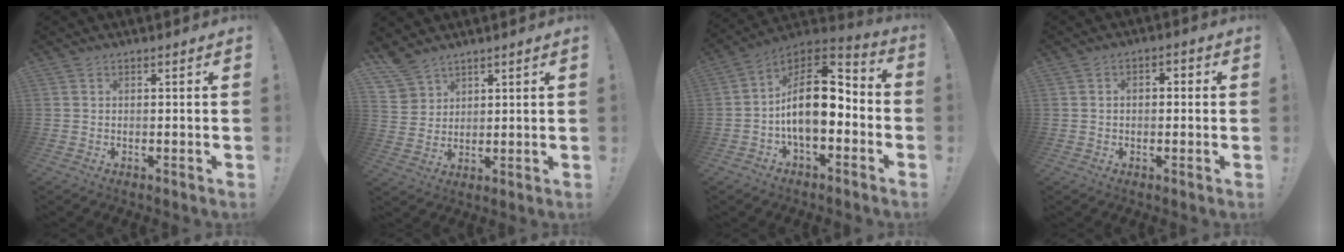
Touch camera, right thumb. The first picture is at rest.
{"total": 6.3, "force": [4.9, 3.8, 0.7], "torque": [-0.019, -0.039, 0.098]}
{"total": 16.4, "force": [-1.2, 8.9, 13.7], "torque": [-0.230, 0.009, -0.017]}
{"total": 2.6, "force": [-0.9, 1.8, 1.7], "torque": [-0.015, 0.007, -0.021]}